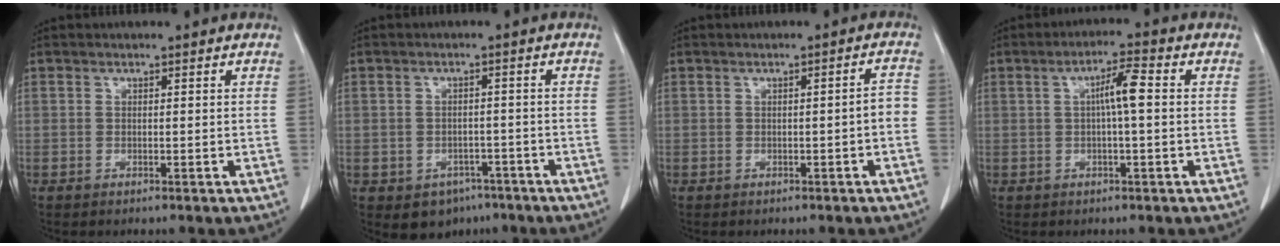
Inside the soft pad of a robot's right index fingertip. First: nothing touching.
{"total": 5.3, "force": [-3.2, 3.9, 1.4], "torque": [-0.012, 0.007, -0.037]}
{"total": 2.3, "force": [-0.7, 0.2, 2.2], "torque": [-0.024, 0.005, -0.010]}
{"total": 4.7, "force": [0.4, 0.3, 4.7], "torque": [-0.083, 0.010, 0.005]}